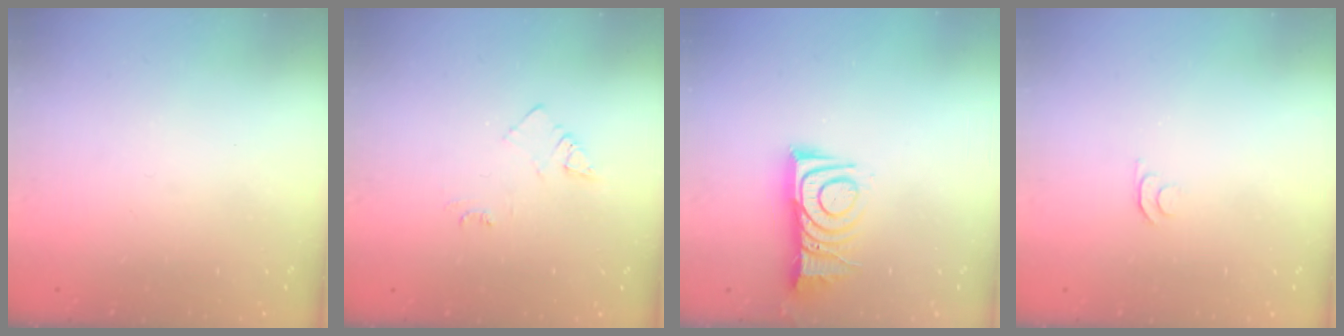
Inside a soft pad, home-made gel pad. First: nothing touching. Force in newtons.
{"total": 3.8, "press": 3.8, "slide": 0.5}
{"total": 10.1, "press": 10.0, "slide": 0.9}
{"total": 4.3, "press": 4.3, "slide": 0.7}